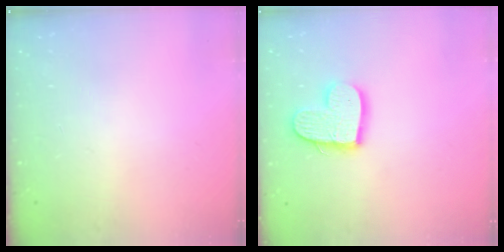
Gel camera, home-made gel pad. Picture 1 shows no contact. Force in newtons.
{"total": 12.5, "press": 12.4, "slide": 1.1}